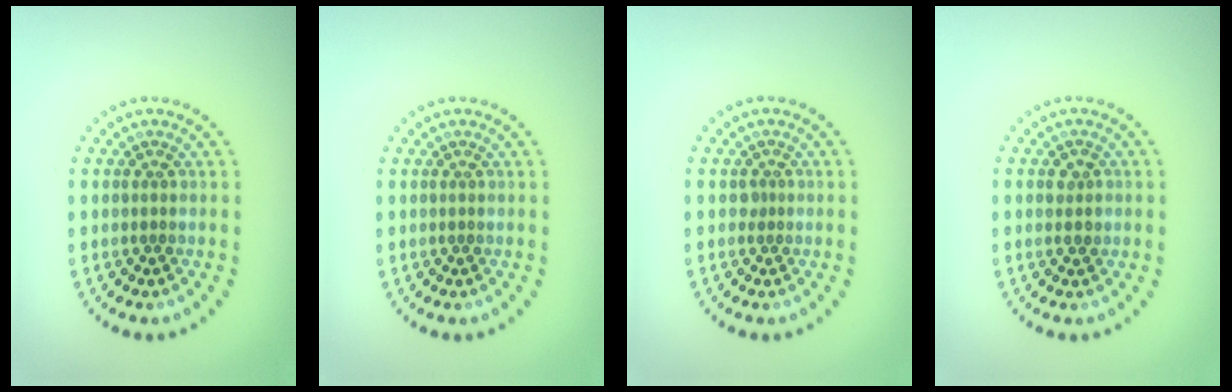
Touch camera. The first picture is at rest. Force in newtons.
{"total": 0.0}
{"total": 0.5, "press": 0.4, "slide": 0.4}
{"total": 1.3, "press": 1.3, "slide": 0.2}